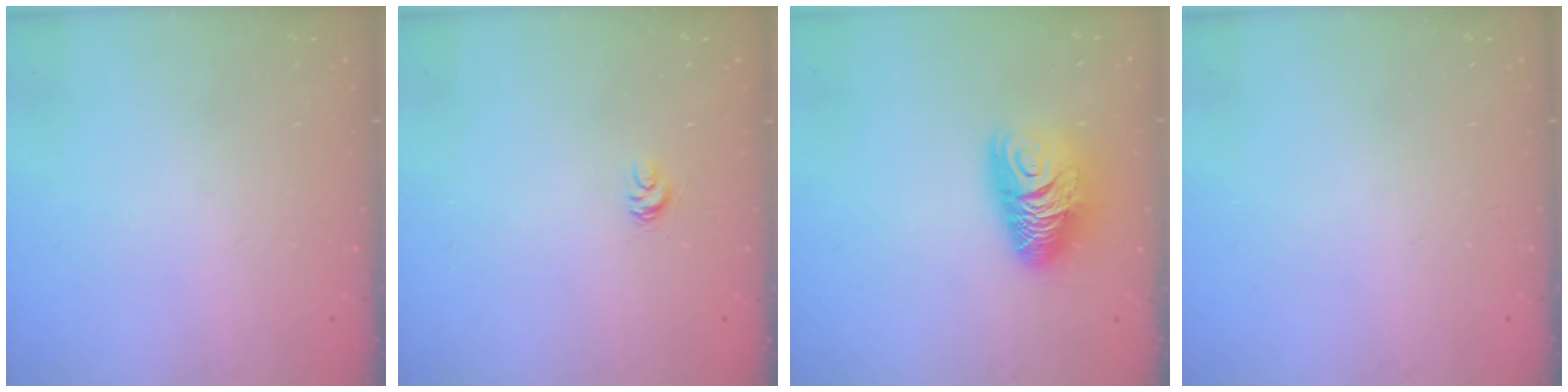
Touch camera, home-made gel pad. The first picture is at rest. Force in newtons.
{"total": 4.3, "press": 4.3, "slide": 0.5}
{"total": 11.6, "press": 11.6, "slide": 1.3}
{"total": 0.0}